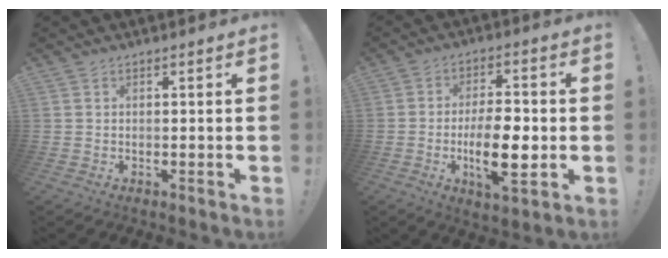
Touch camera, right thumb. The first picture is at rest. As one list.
[{"total": 13.1, "force": [-2.7, 4.9, 11.8], "torque": [-0.196, -0.003, -0.053]}]